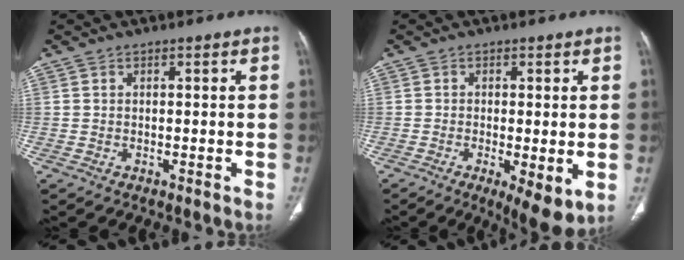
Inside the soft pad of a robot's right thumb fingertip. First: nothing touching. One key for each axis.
{"total": 7.7, "fx": -2.0, "fy": 2.3, "fz": 7.0, "tx": -0.111, "ty": -0.022, "tz": -0.030}